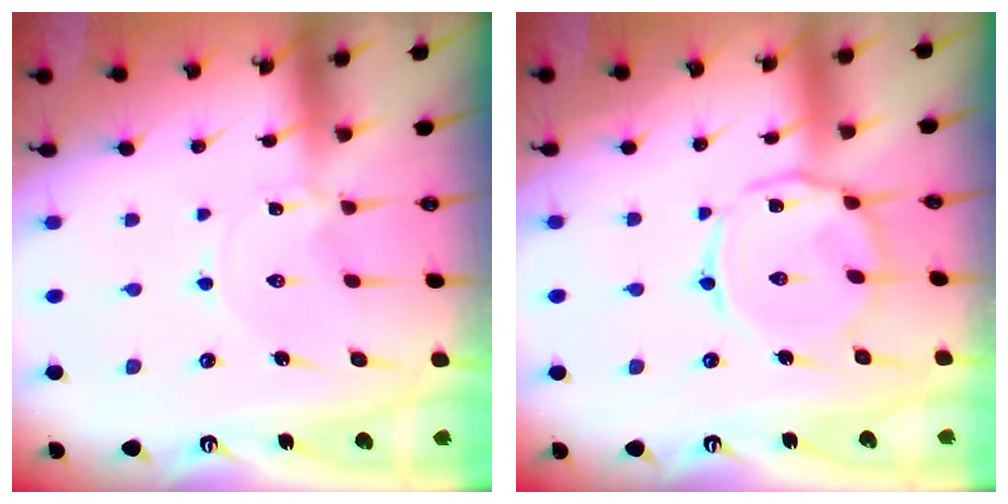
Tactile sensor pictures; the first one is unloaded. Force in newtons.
{"total": 10.3, "press": 10.3, "slide": 0.8}